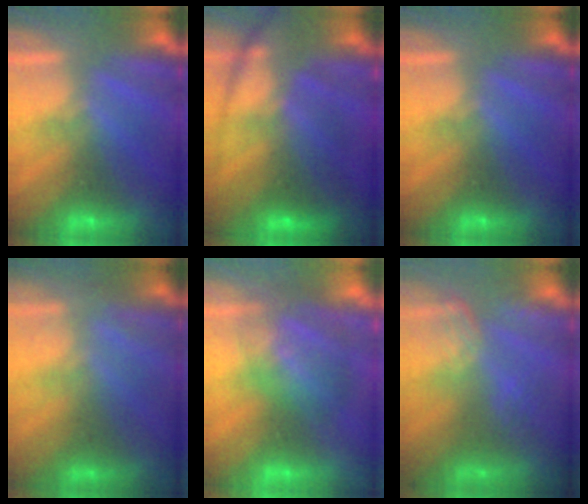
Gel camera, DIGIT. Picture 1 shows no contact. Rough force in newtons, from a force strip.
{"total": 5.6}
{"total": 0.0}
{"total": 2.7}
{"total": 3.6}
{"total": 2.6}